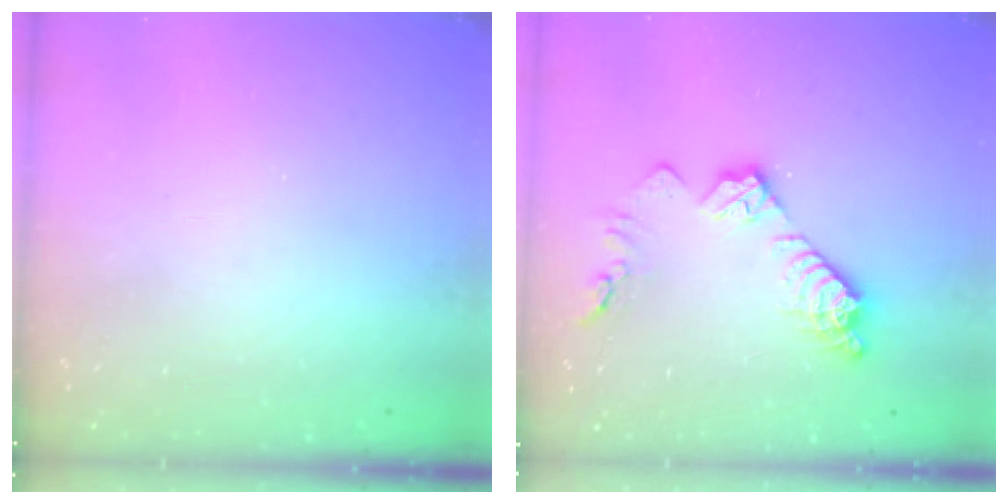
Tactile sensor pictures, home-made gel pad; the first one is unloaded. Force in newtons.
{"total": 12.9, "press": 12.9, "slide": 0.7}